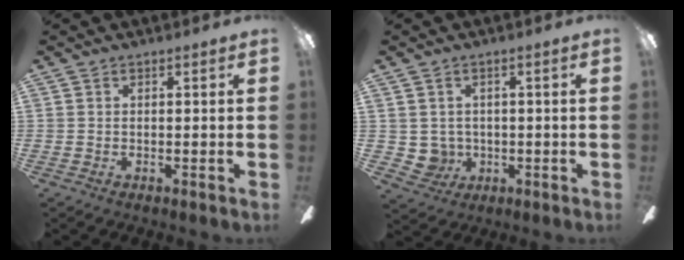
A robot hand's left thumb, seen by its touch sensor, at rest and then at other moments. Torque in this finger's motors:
{"motor_torque": [0.00, 0.03, 0.10, -0.27, 0.00]}